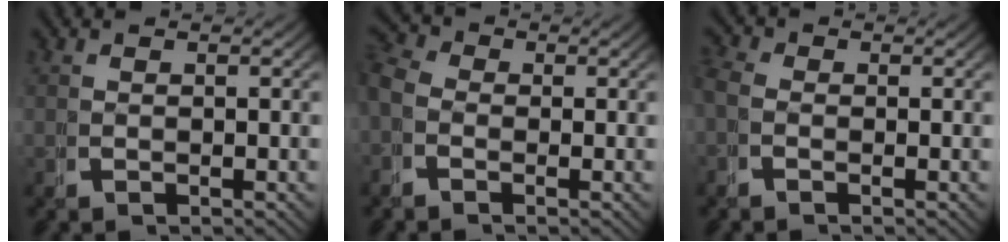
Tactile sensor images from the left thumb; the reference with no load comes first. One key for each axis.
{"total": 3.7, "fx": -0.2, "fy": 3.2, "fz": 1.9, "tx": -0.040, "ty": -0.001, "tz": -0.018}
{"total": 1.8, "fx": -0.5, "fy": 1.5, "fz": 0.9, "tx": -0.020, "ty": -0.002, "tz": -0.017}